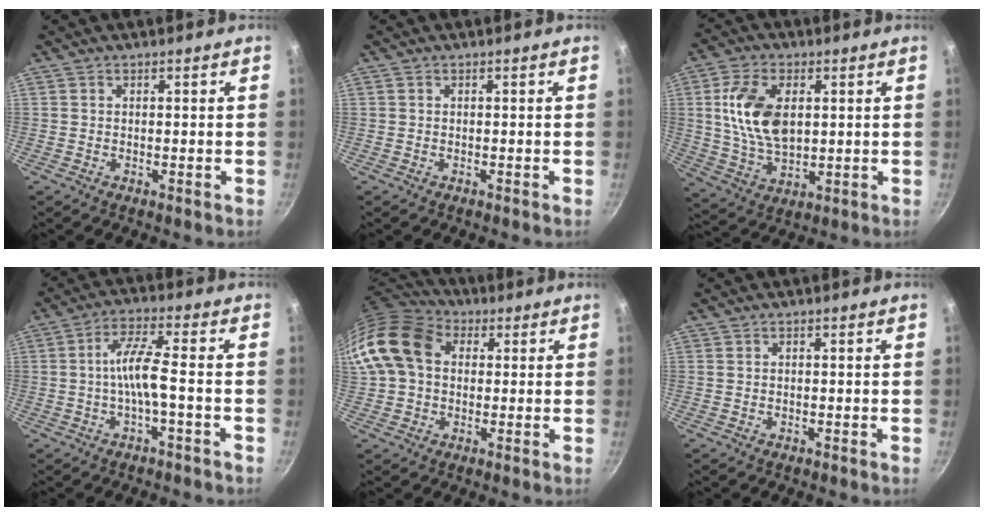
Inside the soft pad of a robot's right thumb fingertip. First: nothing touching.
{"total": 0.0}
{"total": 13.6, "force": [2.6, 8.1, 10.6], "torque": [-0.185, -0.010, 0.052]}
{"total": 6.7, "force": [-1.6, 0.9, 6.4], "torque": [-0.135, 0.026, -0.034]}
{"total": 15.4, "force": [2.6, 11.6, 9.7], "torque": [-0.177, 0.032, 0.034]}
{"total": 0.0}